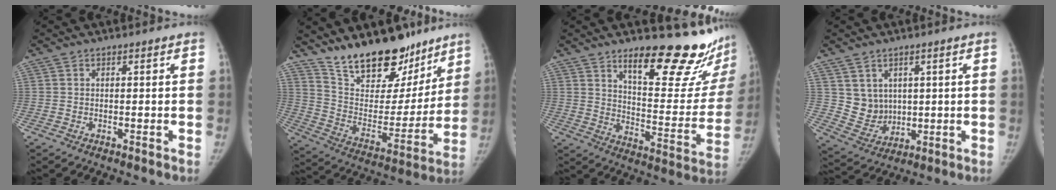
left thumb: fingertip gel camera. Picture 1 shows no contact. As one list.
[{"total": 23.2, "force": [17.7, 10.2, 11.0], "torque": [-0.127, -0.096, 0.291]}, {"total": 22.0, "force": [16.9, 5.9, 12.9], "torque": [-0.135, -0.136, 0.233]}, {"total": 8.5, "force": [3.3, 6.8, 4.0], "torque": [-0.044, -0.030, 0.087]}]